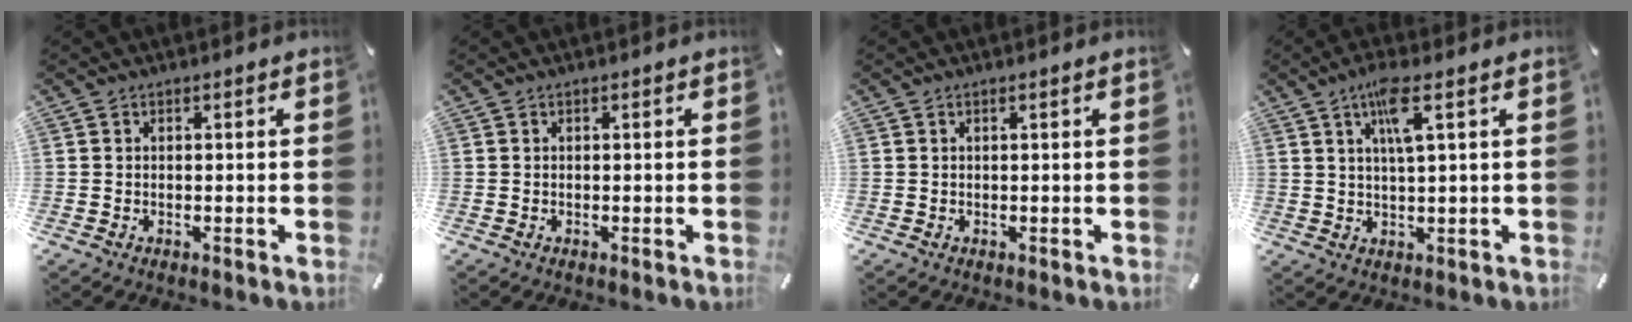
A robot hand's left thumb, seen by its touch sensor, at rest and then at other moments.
{"total": 0.0}
{"total": 0.6, "force": [0.1, -0.1, 0.6], "torque": [-0.009, -0.001, 0.002]}
{"total": 7.1, "force": [3.0, 0.9, 6.4], "torque": [-0.124, 0.002, 0.046]}